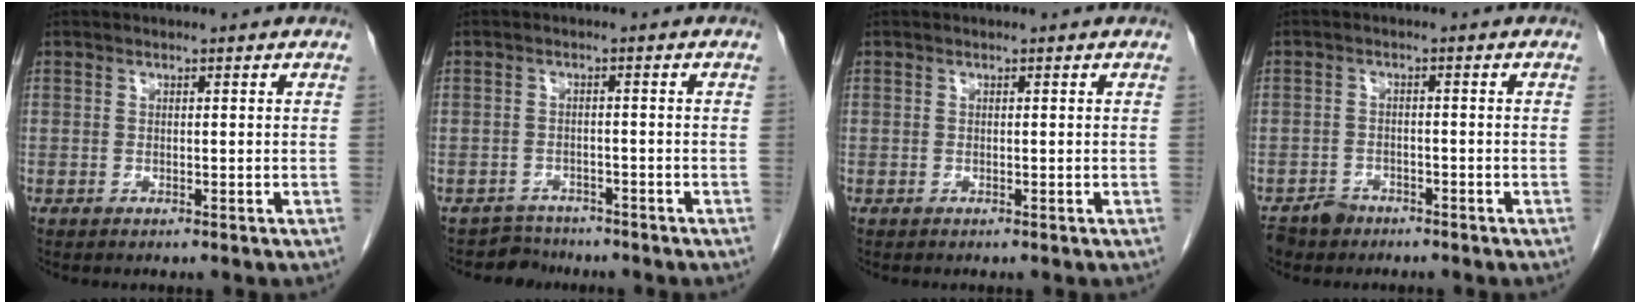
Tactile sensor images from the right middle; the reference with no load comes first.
{"total": 2.9, "force": [-2.5, 1.0, -1.1], "torque": [0.019, -0.001, -0.044]}
{"total": 0.0}
{"total": 3.3, "force": [-2.7, 1.9, 0.4], "torque": [-0.010, 0.001, -0.044]}